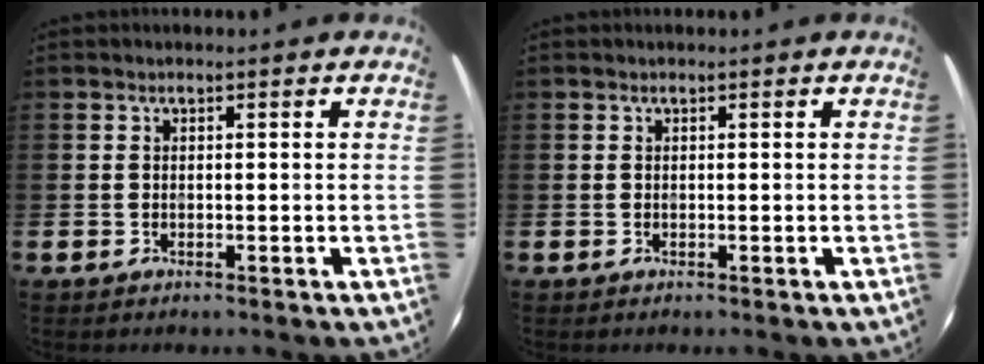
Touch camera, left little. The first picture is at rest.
{"total": 0.0}